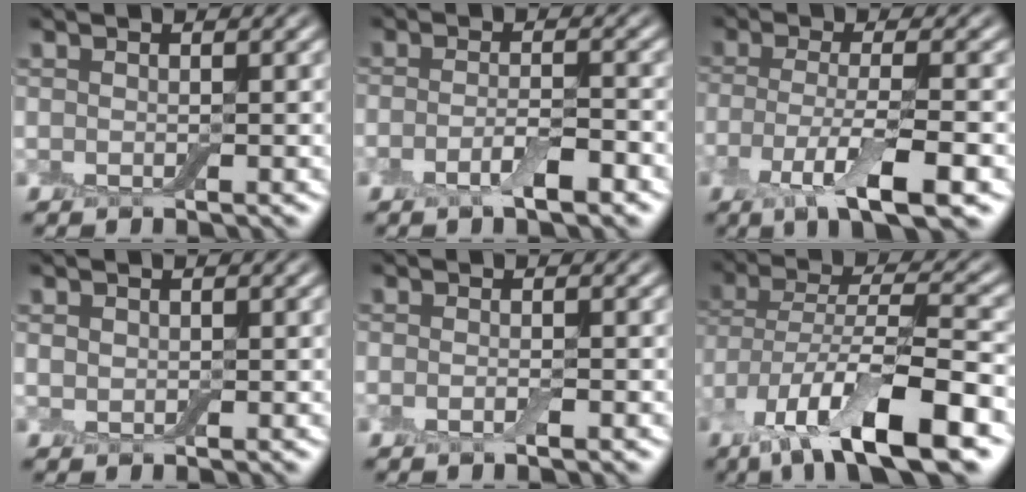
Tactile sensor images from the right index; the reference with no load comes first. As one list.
[{"total": 3.0, "force": [-1.5, 0.8, 2.4], "torque": [-0.048, 0.001, -0.032]}, {"total": 6.6, "force": [-2.5, 1.7, 5.8], "torque": [-0.111, -0.008, -0.048]}, {"total": 0.6, "force": [0.2, 0.5, 0.2], "torque": [-0.004, 0.000, 0.005]}, {"total": 1.0, "force": [-0.5, 0.2, 0.9], "torque": [-0.018, -0.004, -0.011]}, {"total": 11.3, "force": [-5.3, 3.8, 9.2], "torque": [-0.170, -0.004, -0.097]}]